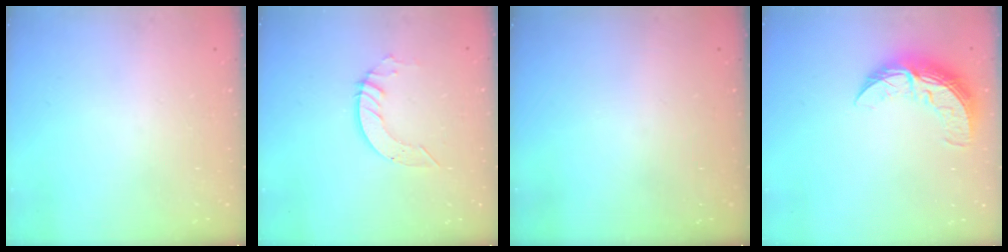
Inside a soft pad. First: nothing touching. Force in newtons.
{"total": 5.2, "press": 5.2, "slide": 0.3}
{"total": 0.0}
{"total": 11.0, "press": 11.0, "slide": 0.4}